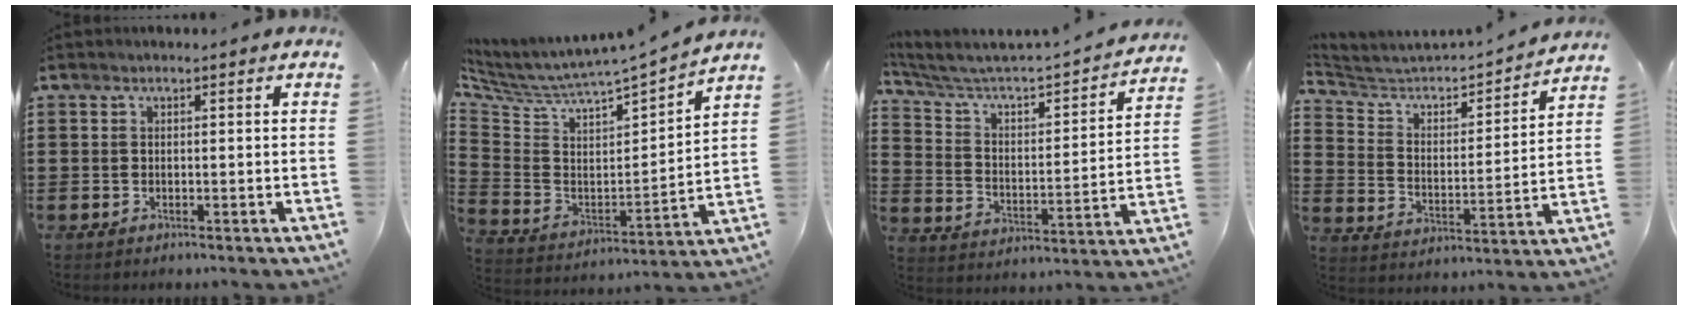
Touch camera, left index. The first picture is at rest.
{"total": 3.3, "force": [3.1, 0.9, 0.8], "torque": [-0.040, -0.047, 0.045]}
{"total": 3.6, "force": [3.1, 1.0, 1.7], "torque": [-0.056, -0.037, 0.038]}
{"total": 4.2, "force": [4.0, 1.1, 0.9], "torque": [-0.047, -0.036, 0.058]}